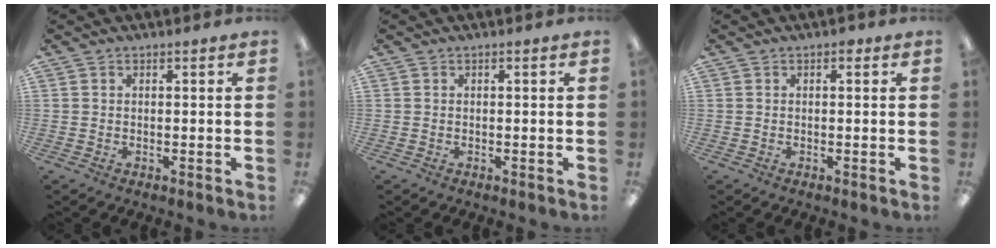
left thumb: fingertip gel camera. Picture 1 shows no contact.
{"total": 0.0}
{"total": 0.7, "force": [0.4, 0.5, 0.4], "torque": [-0.010, 0.004, 0.006]}